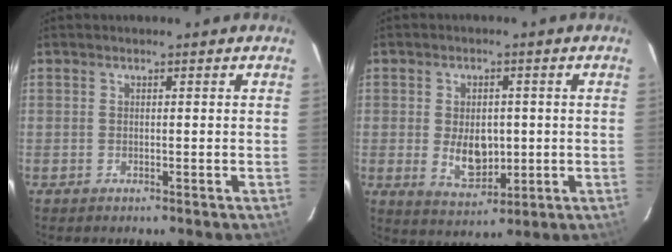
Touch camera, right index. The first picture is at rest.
{"total": 7.7, "force": [-0.6, 4.9, 5.9], "torque": [-0.110, -0.008, 0.003]}